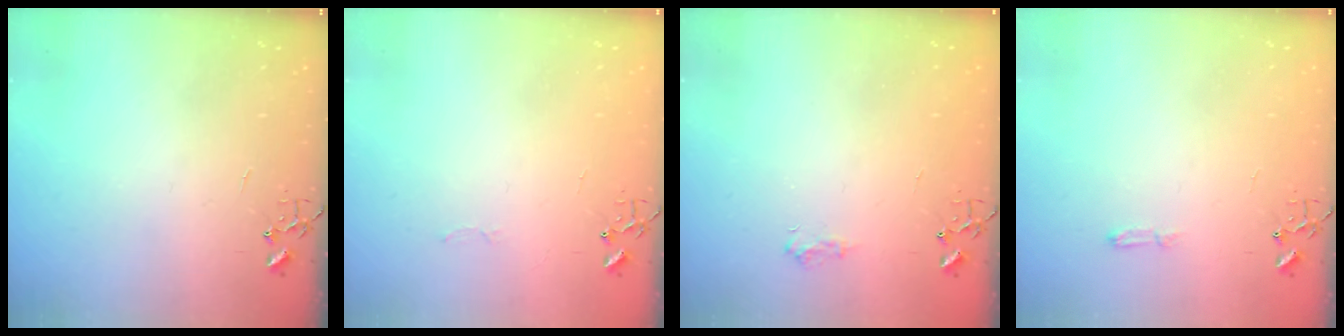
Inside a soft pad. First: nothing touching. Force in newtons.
{"total": 2.5, "press": 2.5, "slide": 0.4}
{"total": 6.6, "press": 6.6, "slide": 0.8}
{"total": 3.8, "press": 3.8, "slide": 0.5}